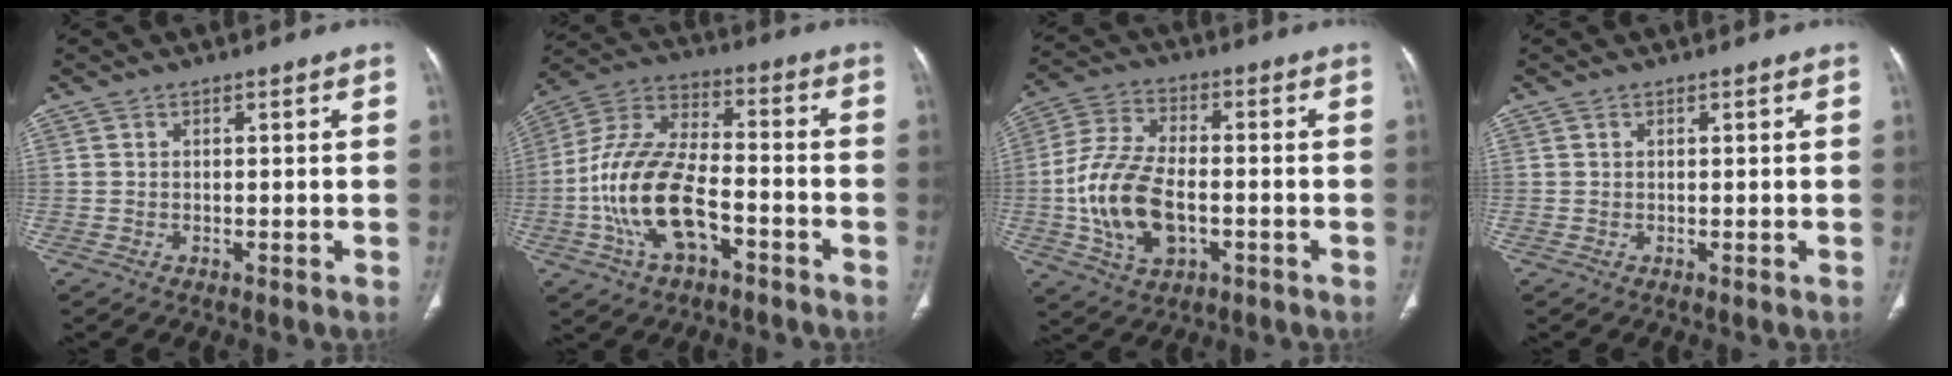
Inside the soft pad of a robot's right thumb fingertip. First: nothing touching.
{"total": 16.7, "force": [-5.4, 8.5, 13.3], "torque": [-0.264, 0.041, -0.099]}
{"total": 14.4, "force": [-2.8, 8.3, 11.4], "torque": [-0.225, 0.016, -0.049]}
{"total": 0.0}